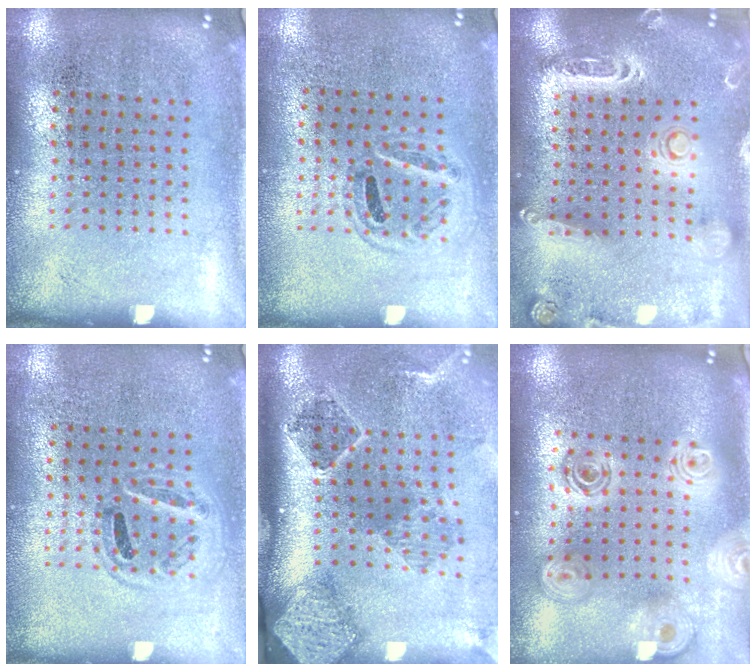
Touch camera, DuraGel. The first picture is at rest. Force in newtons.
{"total": 0.9, "press": 0.8, "slide": 0.3}
{"total": 2.3, "press": 2.1, "slide": 0.9}
{"total": 0.9, "press": 0.9, "slide": 0.3}
{"total": 2.8, "press": 1.9, "slide": 2.1}
{"total": 2.4, "press": 1.9, "slide": 1.5}